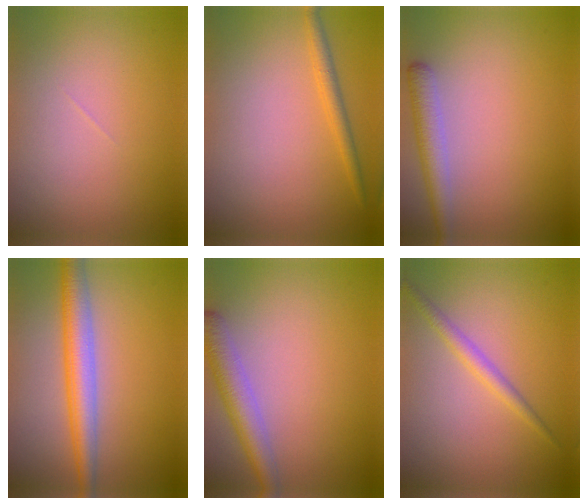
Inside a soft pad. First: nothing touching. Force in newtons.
{"total": 1.8, "press": 1.8, "slide": 0.2}
{"total": 2.9, "press": 2.9, "slide": 0.2}
{"total": 4.8, "press": 4.8, "slide": 0.1}
{"total": 3.7, "press": 3.7, "slide": 0.1}
{"total": 1.8, "press": 1.8, "slide": 0.0}